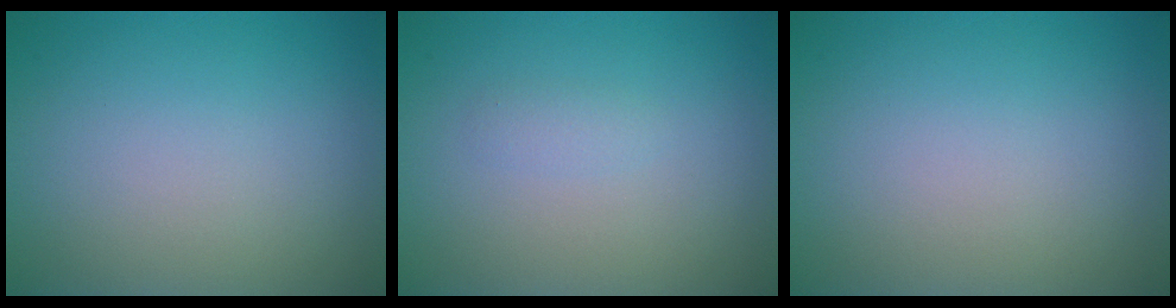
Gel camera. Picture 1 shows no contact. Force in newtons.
{"total": 0.8, "press": 0.8, "slide": 0.0}
{"total": 0.0}